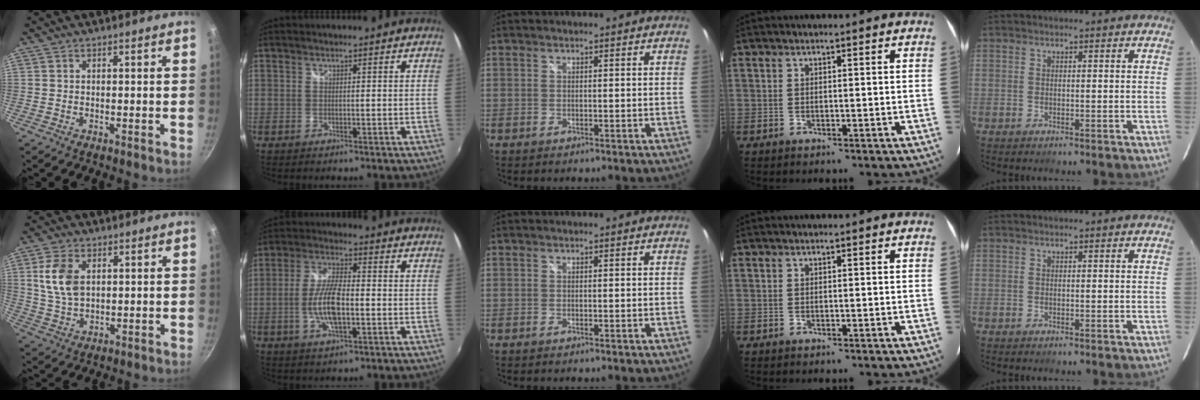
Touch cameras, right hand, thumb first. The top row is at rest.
{"thumb": {"total": 8.7, "force": [2.1, 5.6, 6.3], "torque": [-0.115, -0.009, 0.043]}, "index": {"total": 9.1, "force": [-2.1, 2.8, 8.4], "torque": [-0.173, 0.002, -0.041]}}